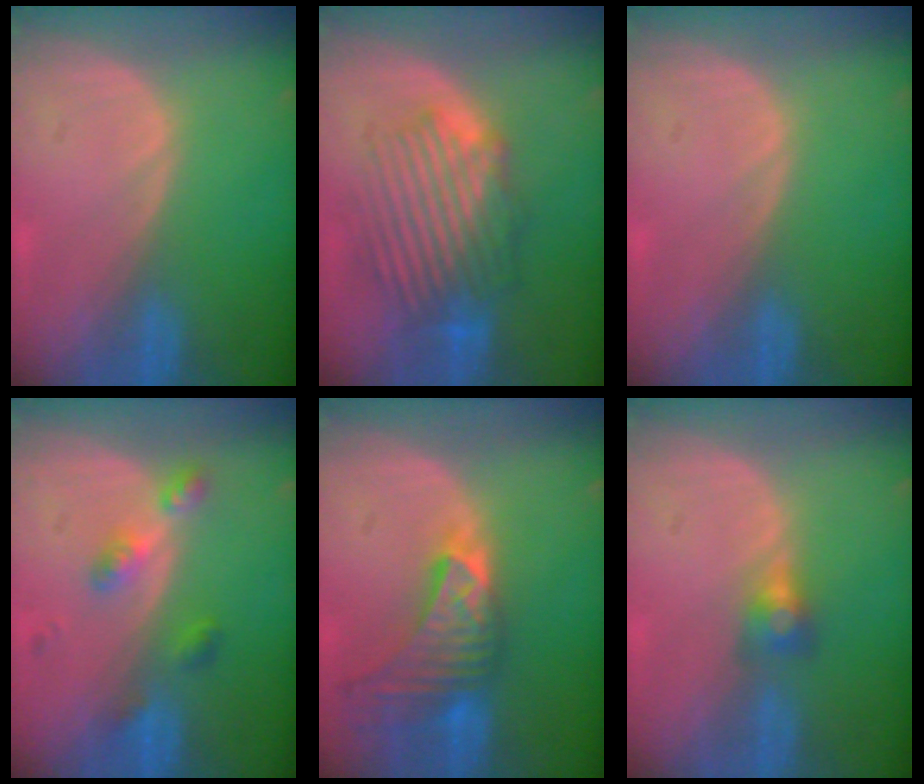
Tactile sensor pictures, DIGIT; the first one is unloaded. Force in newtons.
{"total": 8.9, "press": 8.6, "slide": 2.3}
{"total": 0.0}
{"total": 4.8, "press": 4.3, "slide": 2.0}
{"total": 9.1, "press": 8.2, "slide": 3.9}
{"total": 2.8, "press": 2.5, "slide": 1.3}